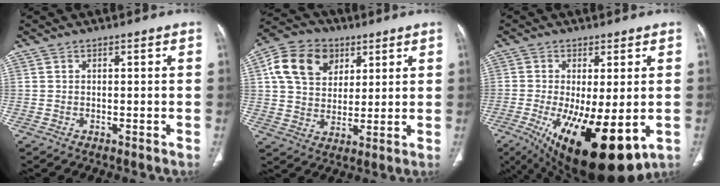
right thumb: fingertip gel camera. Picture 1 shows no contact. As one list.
[{"total": 14.1, "force": [5.4, 10.6, 7.6], "torque": [-0.123, -0.001, 0.093]}, {"total": 19.4, "force": [-5.7, 7.4, 17.0], "torque": [-0.270, -0.030, -0.067]}]